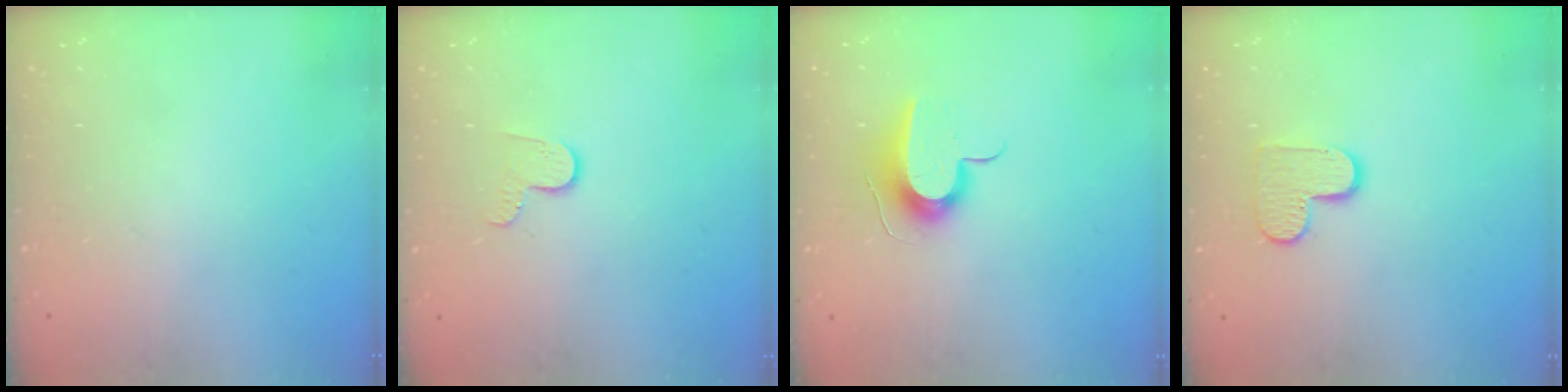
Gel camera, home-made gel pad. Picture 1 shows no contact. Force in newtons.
{"total": 6.4, "press": 6.4, "slide": 0.5}
{"total": 10.8, "press": 10.8, "slide": 0.2}
{"total": 8.3, "press": 8.2, "slide": 0.4}